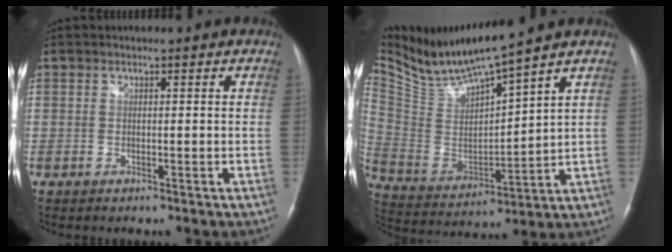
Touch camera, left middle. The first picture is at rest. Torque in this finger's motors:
{"motor_torque": [-0.21, -0.39, -0.11, 0.02]}